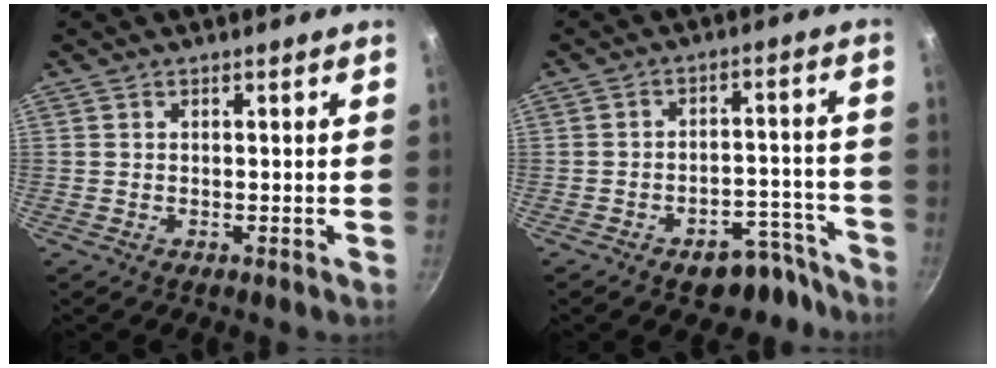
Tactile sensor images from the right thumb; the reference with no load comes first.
{"total": 9.6, "force": [-7.0, 5.3, 4.0], "torque": [0.017, 0.073, -0.079]}